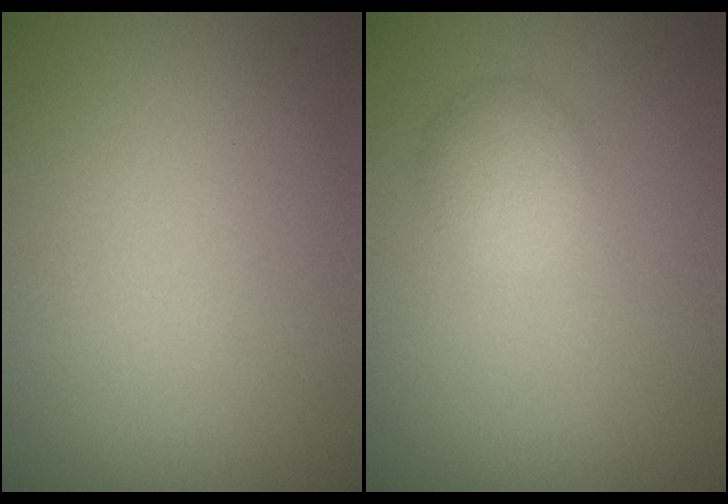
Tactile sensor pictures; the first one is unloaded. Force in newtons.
{"total": 2.2, "press": 2.2, "slide": 0.1}